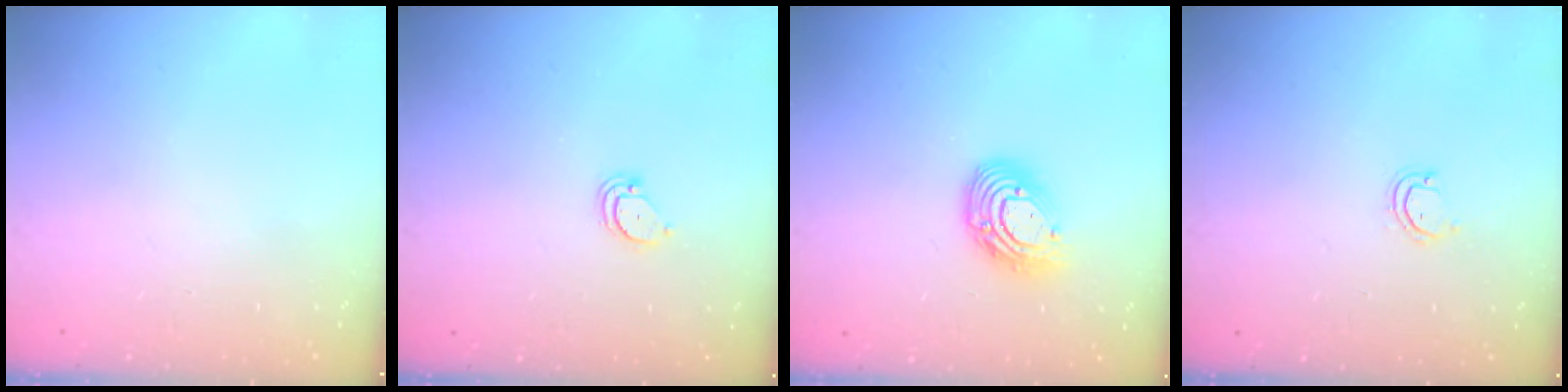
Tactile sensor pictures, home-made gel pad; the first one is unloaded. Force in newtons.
{"total": 2.1, "press": 2.1, "slide": 0.1}
{"total": 12.0, "press": 11.9, "slide": 1.0}
{"total": 3.4, "press": 3.4, "slide": 0.2}